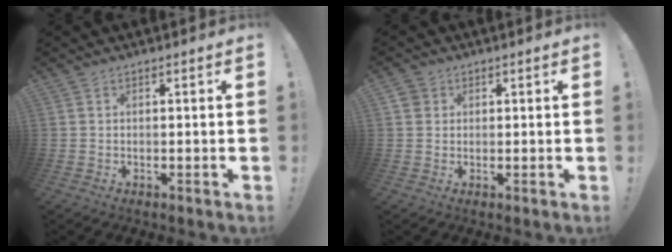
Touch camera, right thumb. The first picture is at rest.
{"total": 2.7, "force": [1.2, 2.4, 0.7], "torque": [-0.013, 0.000, 0.022]}